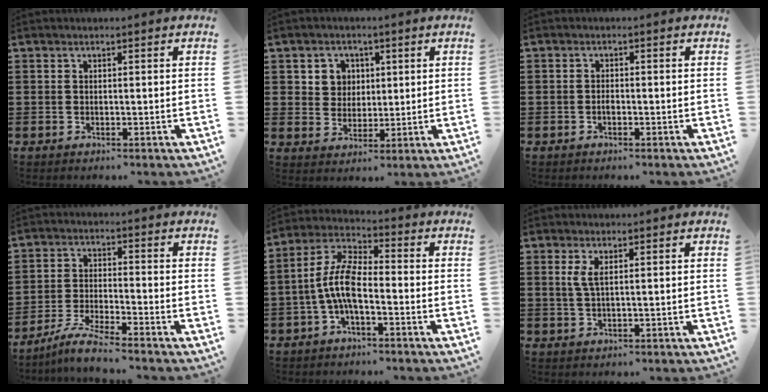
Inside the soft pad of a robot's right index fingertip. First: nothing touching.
{"total": 4.3, "force": [1.4, 4.0, 0.8], "torque": [-0.034, 0.016, 0.024]}
{"total": 1.0, "force": [-0.4, 0.6, 0.6], "torque": [-0.014, -0.002, -0.008]}
{"total": 4.9, "force": [-4.4, -0.4, 2.0], "torque": [-0.054, -0.015, -0.090]}
{"total": 7.9, "force": [-2.1, 2.7, 7.2], "torque": [-0.166, -0.006, -0.044]}
{"total": 2.4, "force": [0.8, 0.6, 2.1], "torque": [-0.045, 0.005, 0.012]}